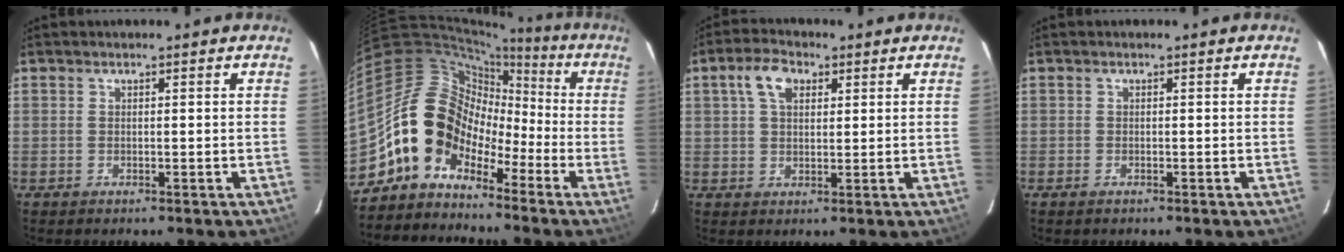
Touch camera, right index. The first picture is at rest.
{"total": 12.0, "force": [-6.5, 9.2, 4.1], "torque": [-0.080, 0.041, -0.140]}
{"total": 5.7, "force": [2.3, 3.4, 3.9], "torque": [-0.073, 0.019, 0.043]}
{"total": 0.7, "force": [-0.6, 0.3, 0.3], "torque": [-0.006, -0.004, -0.013]}